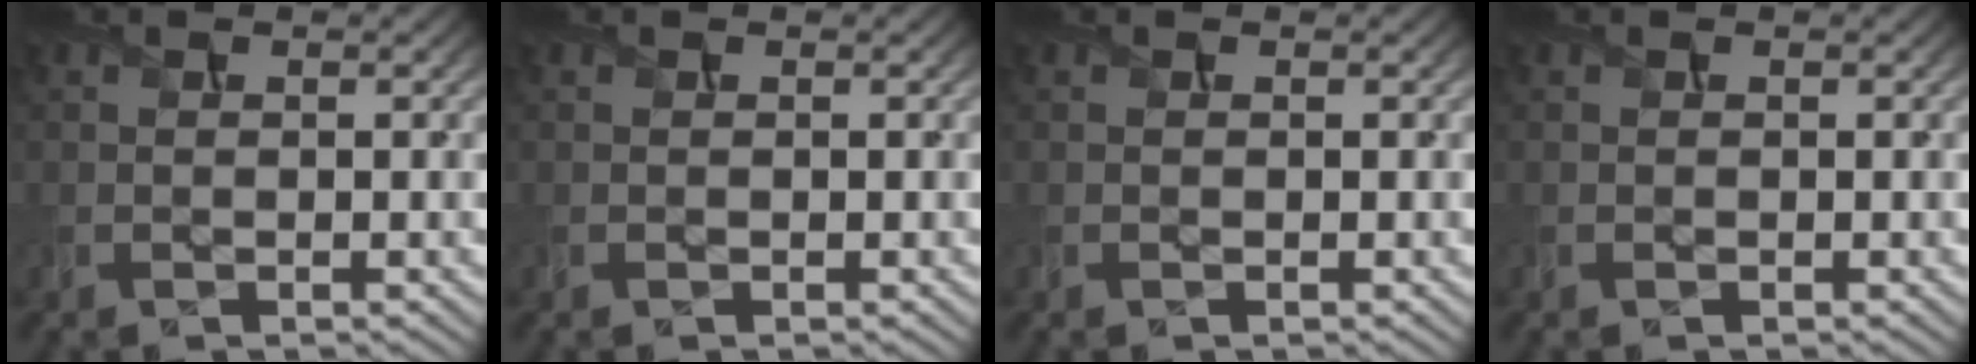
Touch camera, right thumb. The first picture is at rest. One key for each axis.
{"total": 0.0}
{"total": 0.0}
{"total": 0.0}